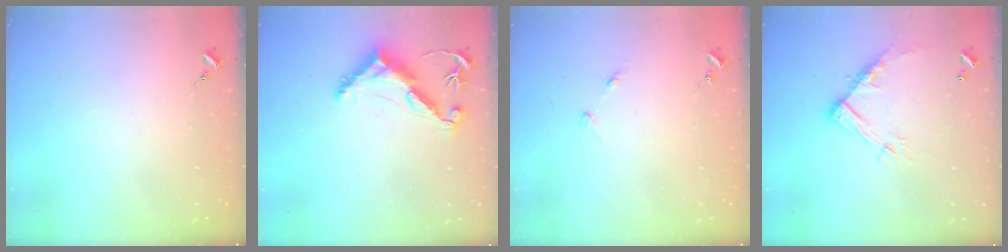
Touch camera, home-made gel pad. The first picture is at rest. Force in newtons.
{"total": 11.7, "press": 11.7, "slide": 1.0}
{"total": 5.1, "press": 5.1, "slide": 0.6}
{"total": 13.2, "press": 13.1, "slide": 0.8}